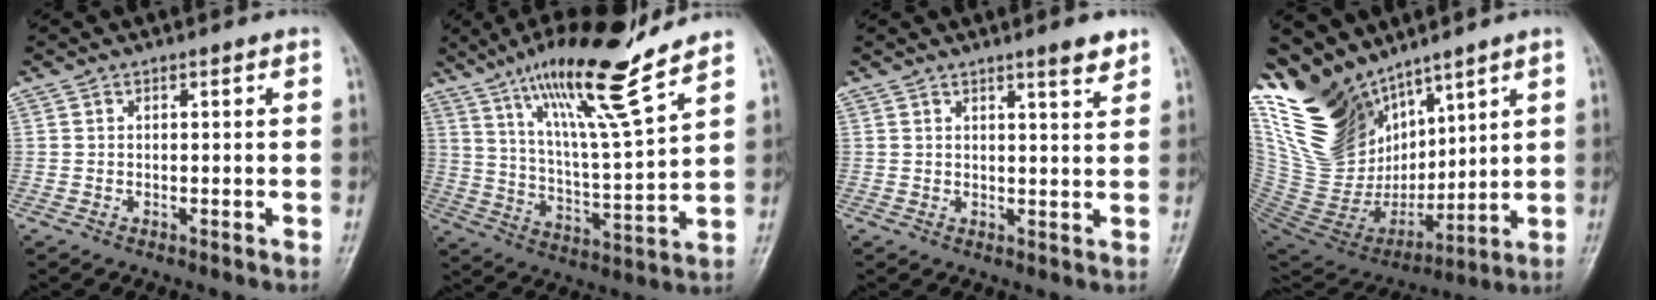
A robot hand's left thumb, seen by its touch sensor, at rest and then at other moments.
{"total": 17.7, "force": [12.6, 1.5, 12.4], "torque": [-0.200, -0.066, 0.220]}
{"total": 3.7, "force": [2.8, 0.3, 2.4], "torque": [-0.029, -0.022, 0.040]}
{"total": 21.6, "force": [14.3, 11.6, 11.3], "torque": [-0.182, -0.066, 0.289]}